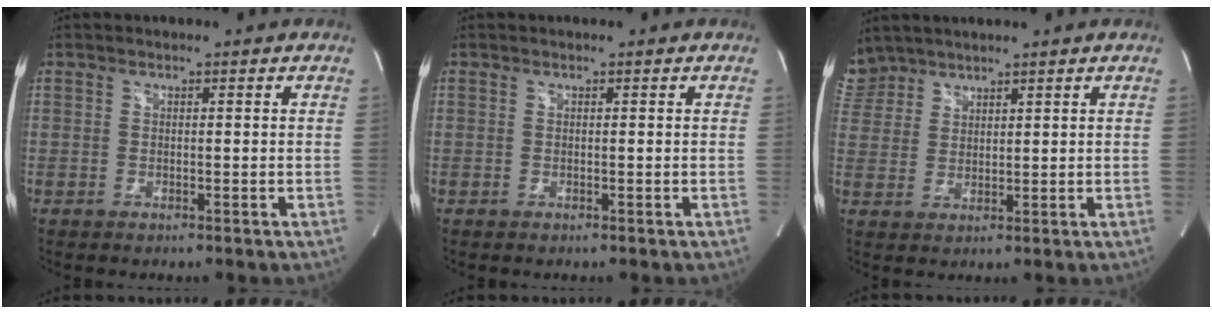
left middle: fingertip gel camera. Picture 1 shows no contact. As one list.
[{"total": 0.0}, {"total": 5.8, "force": [5.1, 2.7, 0.0], "torque": [-0.006, 0.014, 0.112]}]